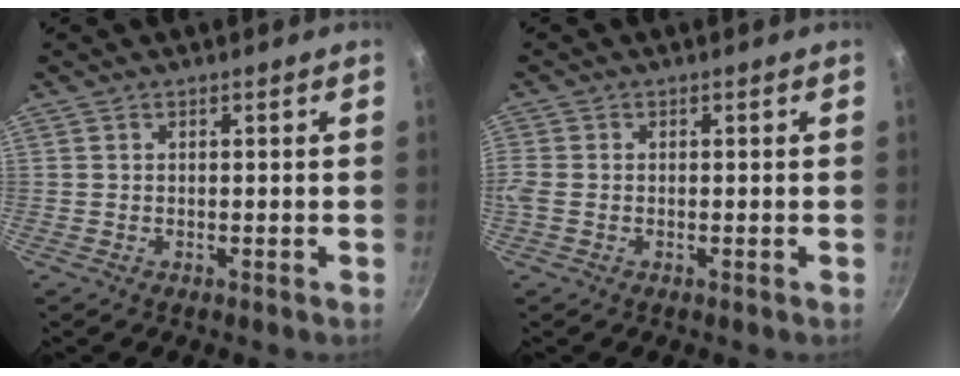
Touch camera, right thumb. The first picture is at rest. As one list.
[{"total": 2.8, "force": [-0.5, 2.0, 1.9], "torque": [-0.063, -0.001, -0.010]}]